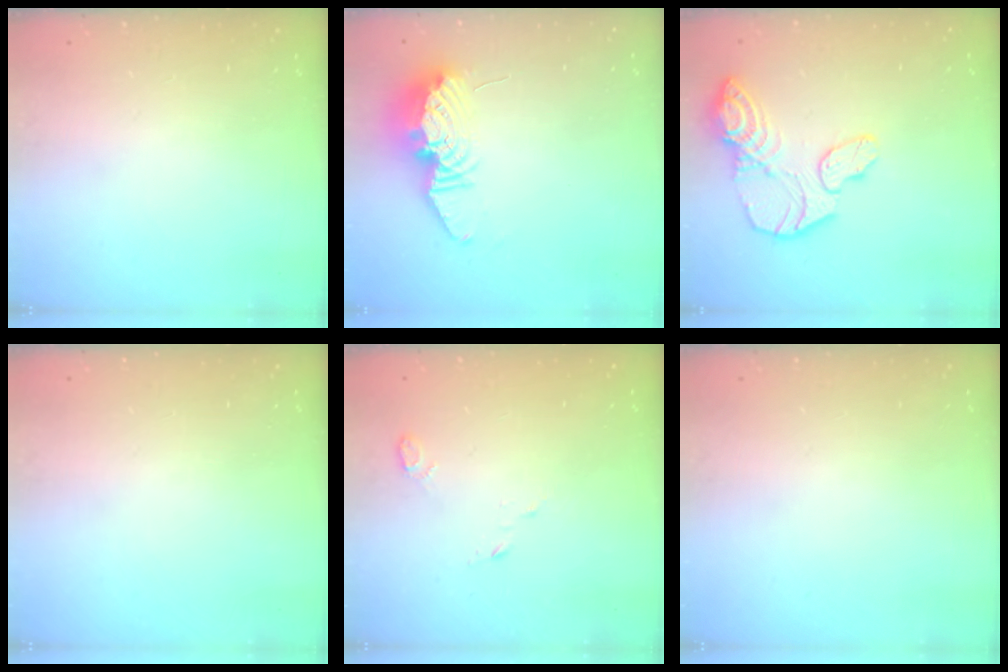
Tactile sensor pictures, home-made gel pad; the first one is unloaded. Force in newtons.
{"total": 13.4, "press": 13.4, "slide": 1.2}
{"total": 13.8, "press": 13.7, "slide": 1.4}
{"total": 0.0}
{"total": 3.3, "press": 3.2, "slide": 0.7}
{"total": 0.0}